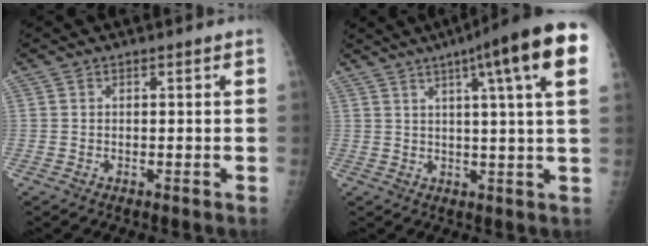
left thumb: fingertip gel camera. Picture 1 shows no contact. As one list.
[{"total": 16.3, "force": [7.4, 1.2, 14.5], "torque": [-0.201, 0.000, 0.086]}]